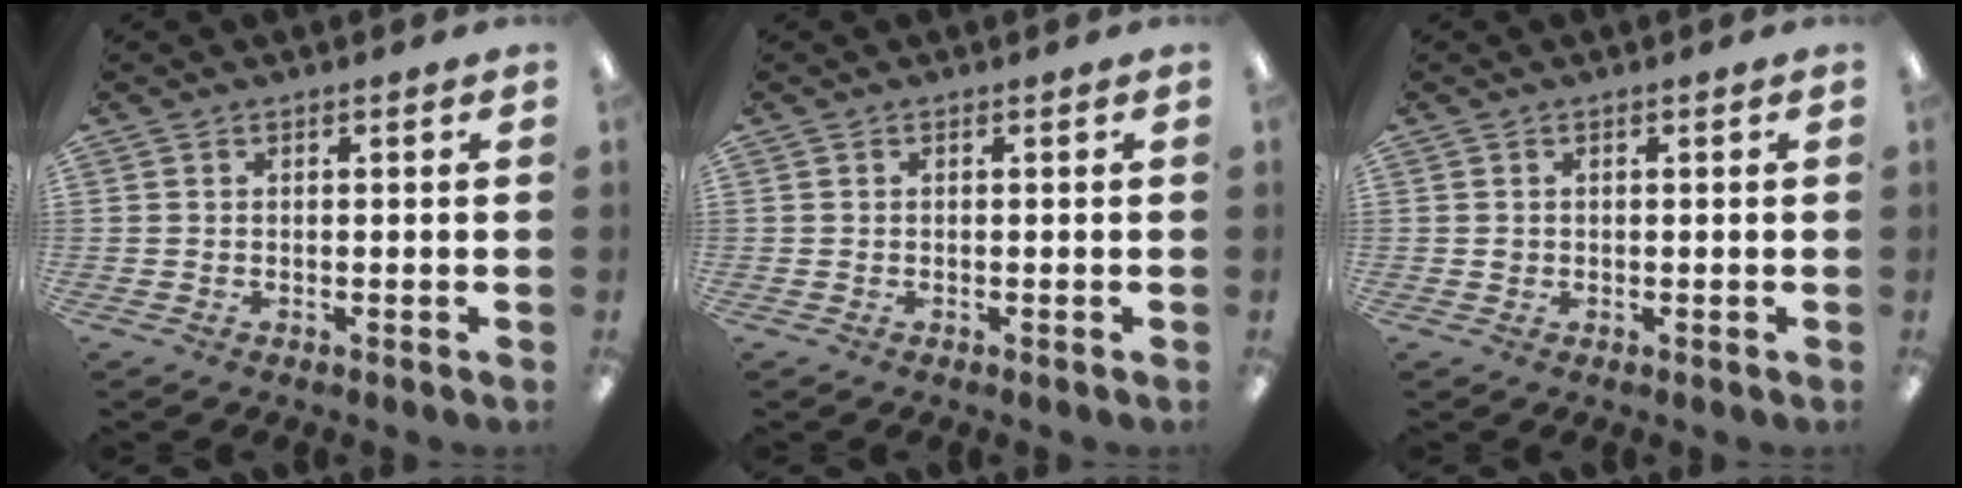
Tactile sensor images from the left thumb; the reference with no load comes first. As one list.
[{"total": 0.0}, {"total": 0.6, "force": [0.1, 0.5, -0.3], "torque": [0.006, 0.004, 0.000]}]